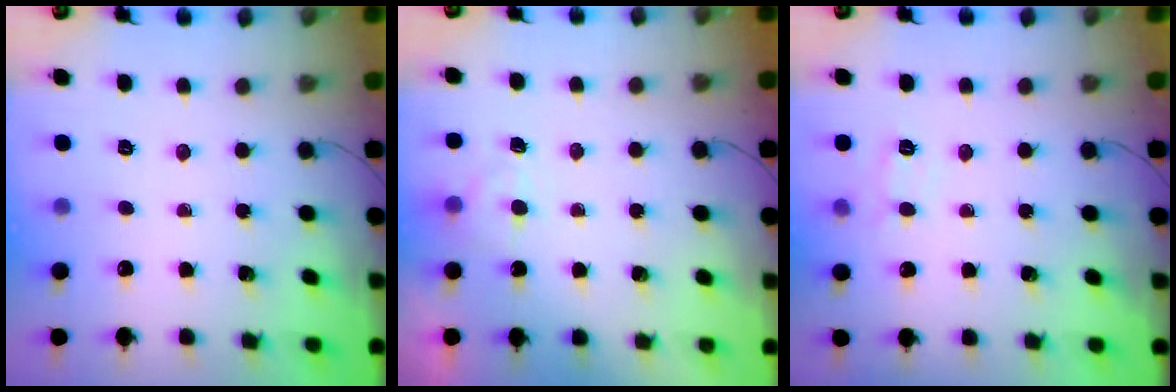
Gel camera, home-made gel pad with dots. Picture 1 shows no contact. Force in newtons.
{"total": 2.9, "press": 2.5, "slide": 1.5}
{"total": 7.0, "press": 6.8, "slide": 1.8}